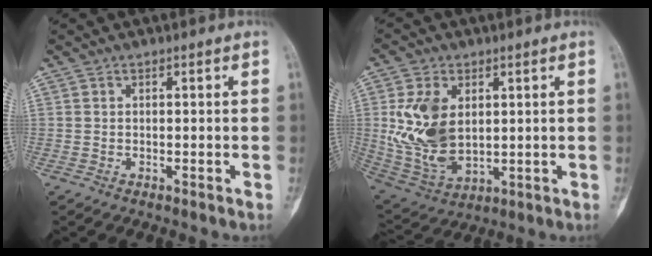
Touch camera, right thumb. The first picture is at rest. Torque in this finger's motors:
{"motor_torque": [1.81, 1.93, 1.50, 0.34, 0.16]}